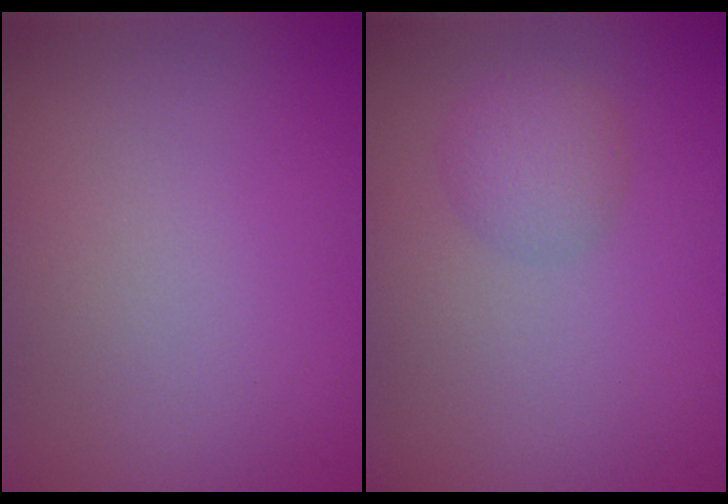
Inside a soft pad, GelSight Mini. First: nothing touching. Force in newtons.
{"total": 2.4, "press": 2.4, "slide": 0.0}